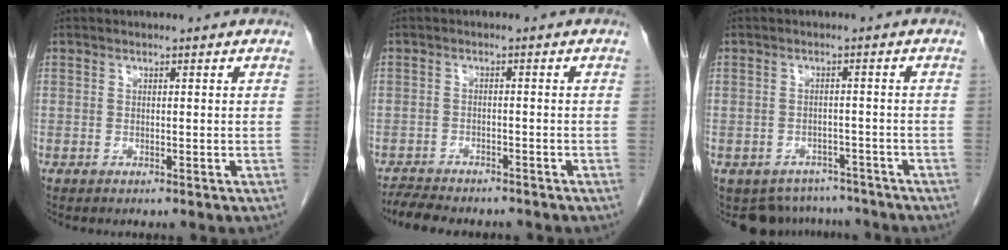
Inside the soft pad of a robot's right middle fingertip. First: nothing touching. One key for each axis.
{"total": 7.4, "fx": -6.6, "fy": 1.8, "fz": 2.7, "tx": -0.049, "ty": -0.011, "tz": -0.100}
{"total": 8.2, "fx": -7.2, "fy": 3.8, "fz": 0.2, "tx": -0.003, "ty": 0.012, "tz": -0.089}